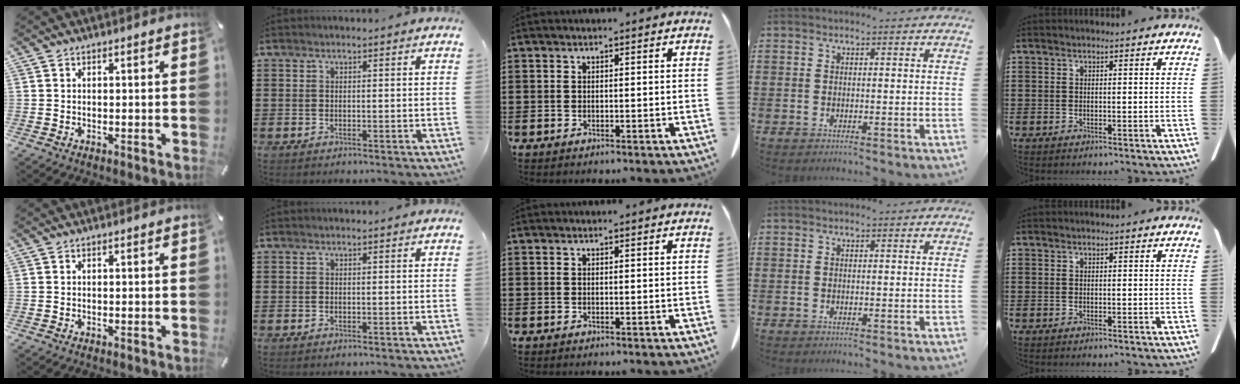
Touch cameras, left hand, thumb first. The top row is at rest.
{}